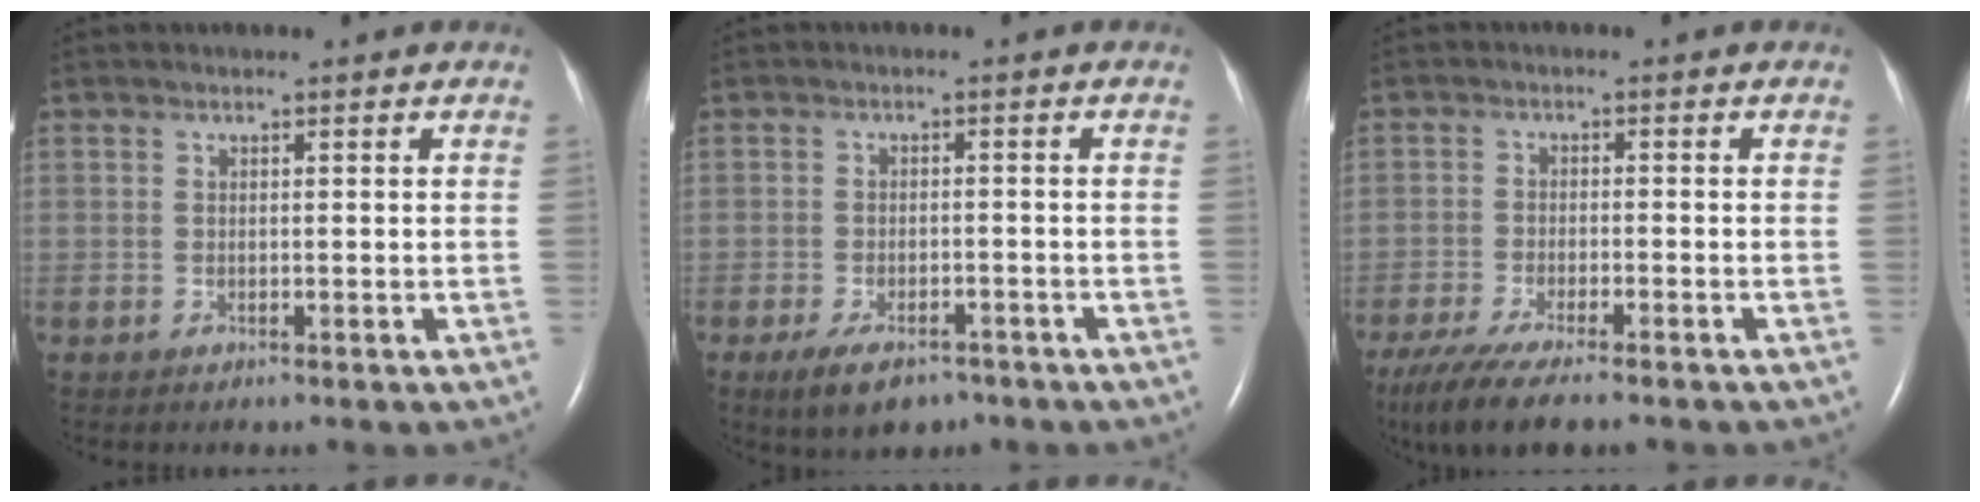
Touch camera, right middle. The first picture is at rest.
{"total": 6.3, "force": [-4.4, 2.8, 3.5], "torque": [-0.064, -0.005, -0.069]}
{"total": 10.8, "force": [-8.5, 1.6, 6.5], "torque": [-0.111, -0.026, -0.139]}